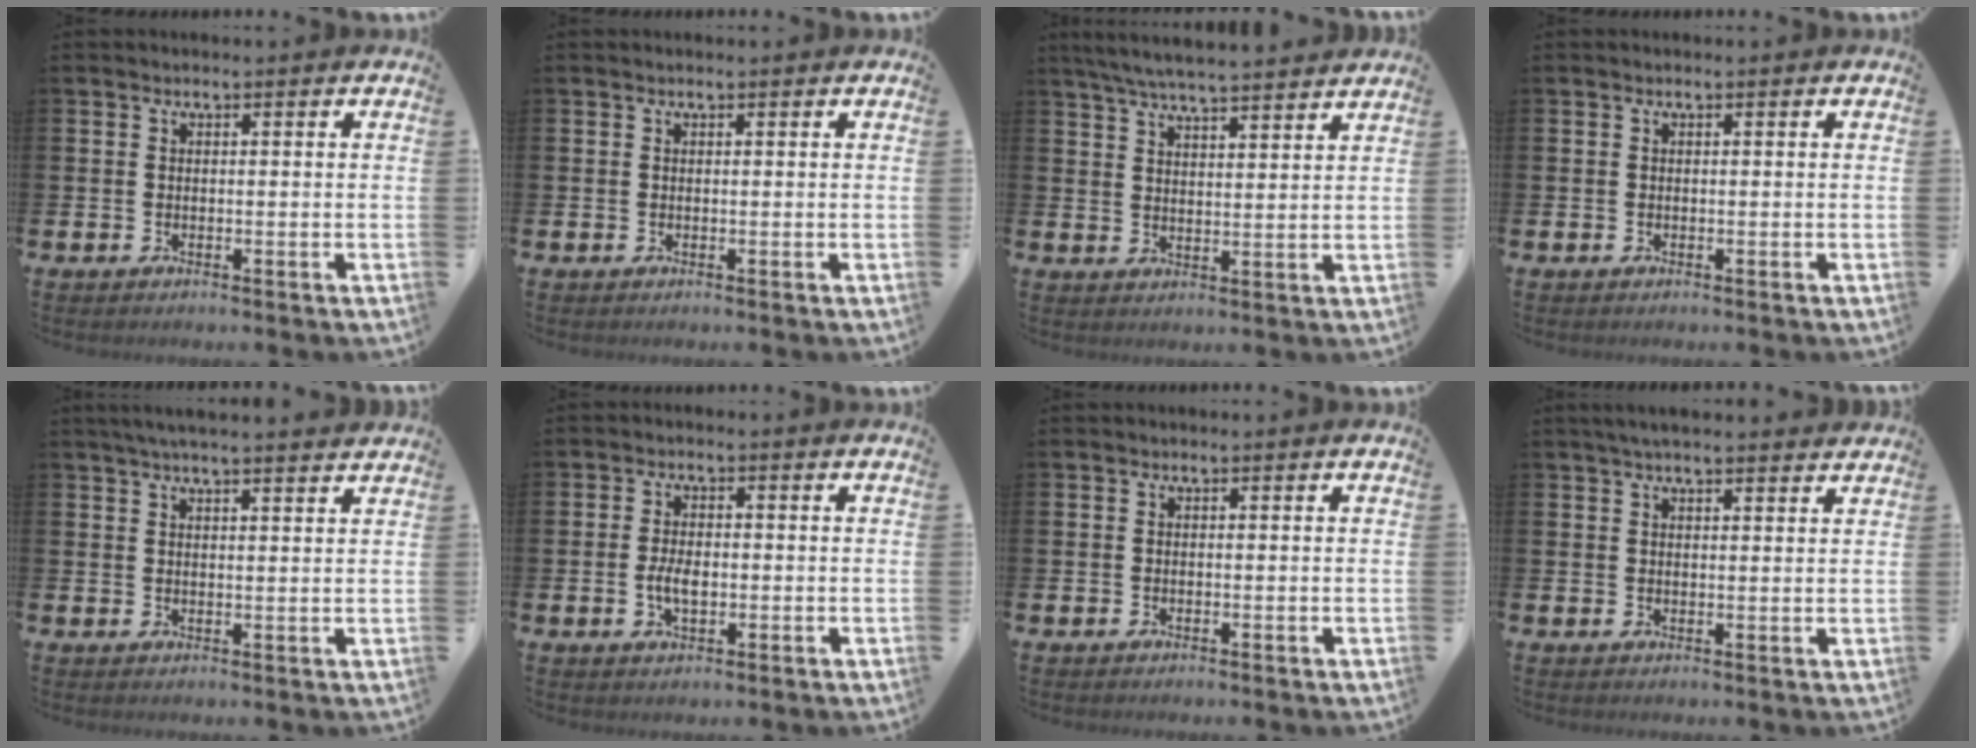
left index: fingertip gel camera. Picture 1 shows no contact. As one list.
[{"total": 0.0}, {"total": 6.0, "force": [5.8, 0.2, 1.6], "torque": [-0.049, -0.029, 0.103]}, {"total": 0.0}, {"total": 3.5, "force": [3.3, -0.1, 1.2], "torque": [-0.025, -0.009, 0.059]}, {"total": 3.2, "force": [-0.4, 1.7, 2.7], "torque": [-0.036, -0.002, -0.010]}, {"total": 0.0}, {"total": 3.2, "force": [2.9, 0.5, 1.3], "torque": [-0.031, -0.002, 0.052]}]